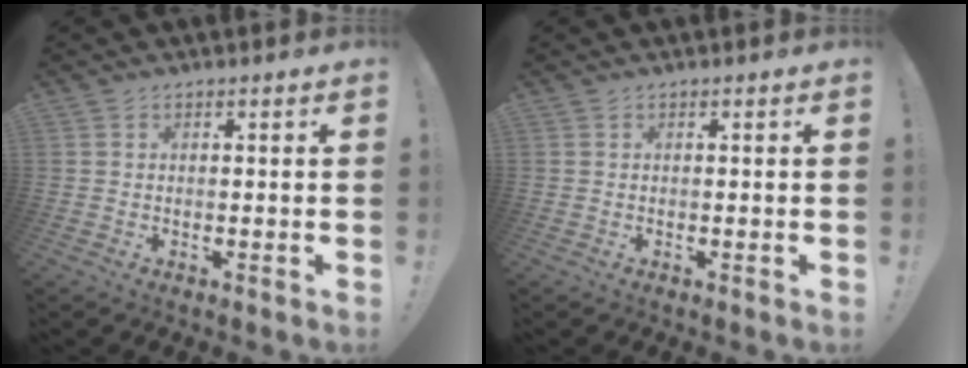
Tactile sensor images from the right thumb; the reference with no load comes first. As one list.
[{"total": 0.0}]